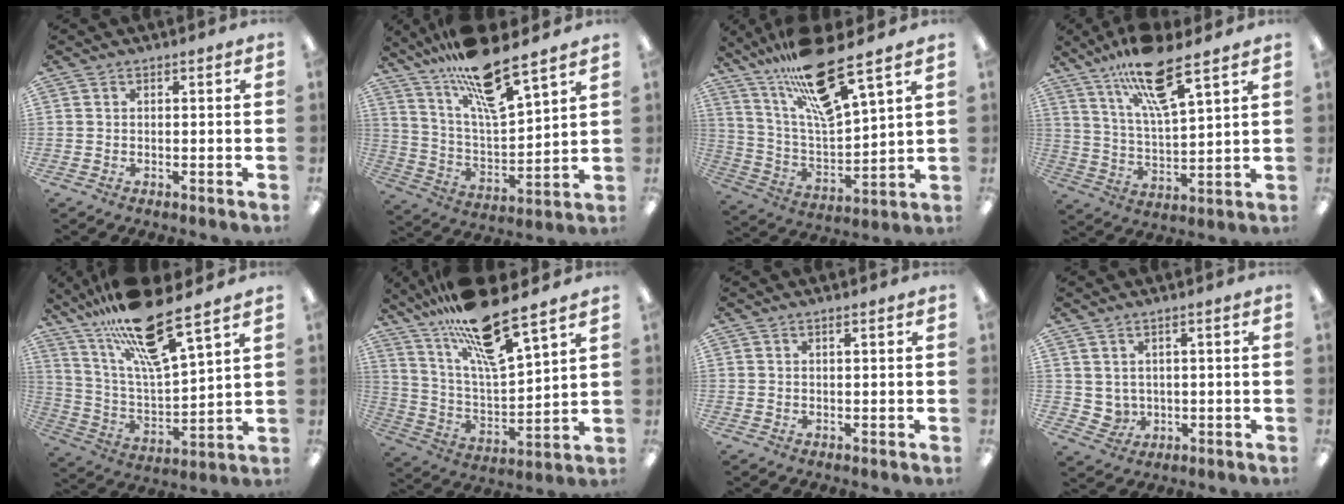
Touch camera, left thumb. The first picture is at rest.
{"total": 17.3, "force": [13.6, 3.3, 10.1], "torque": [-0.182, -0.089, 0.229]}
{"total": 19.9, "force": [14.8, 4.1, 12.6], "torque": [-0.236, -0.083, 0.249]}
{"total": 15.2, "force": [10.4, 3.9, 10.4], "torque": [-0.184, -0.046, 0.174]}
{"total": 19.9, "force": [15.3, 3.8, 12.2], "torque": [-0.222, -0.094, 0.255]}
{"total": 20.0, "force": [15.4, 4.1, 12.1], "torque": [-0.220, -0.096, 0.258]}
{"total": 0.9, "force": [0.6, 0.1, 0.6], "torque": [-0.013, 0.000, 0.011]}
{"total": 3.1, "force": [1.9, 2.4, 0.4], "torque": [-0.017, -0.010, 0.037]}